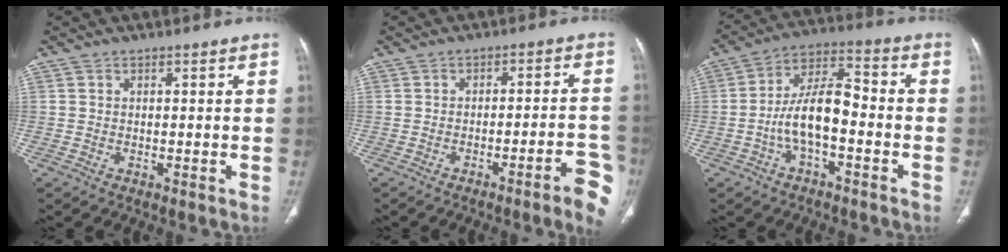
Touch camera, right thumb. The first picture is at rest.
{"total": 7.8, "force": [-4.2, 0.8, 6.6], "torque": [-0.075, 0.026, -0.049]}
{"total": 10.8, "force": [-2.9, 4.8, 9.3], "torque": [-0.169, 0.044, -0.059]}